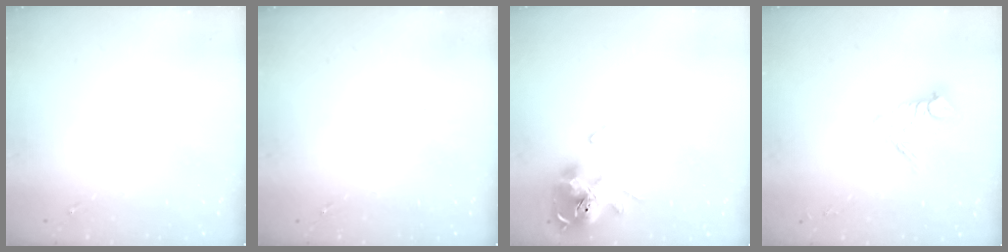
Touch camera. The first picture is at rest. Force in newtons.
{"total": 0.0}
{"total": 13.9, "press": 13.8, "slide": 1.9}
{"total": 11.3, "press": 11.3, "slide": 1.1}